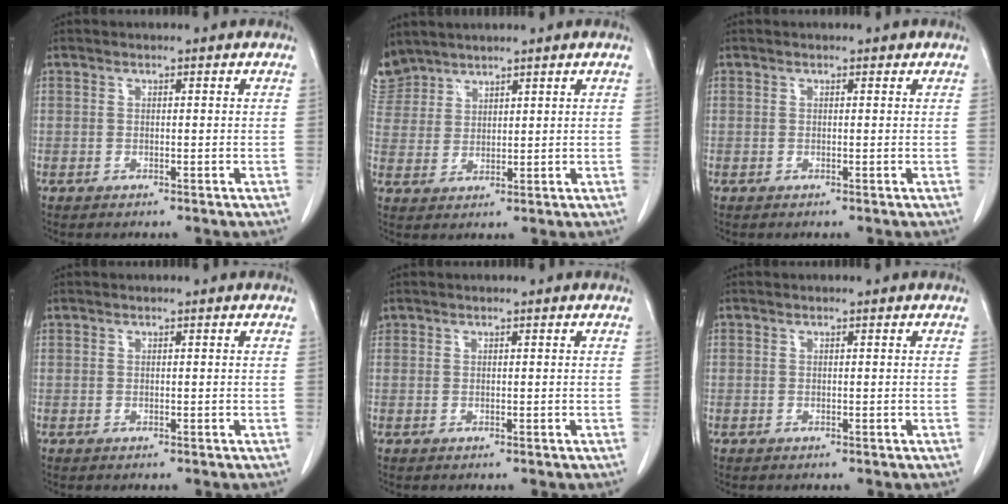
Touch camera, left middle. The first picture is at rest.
{"total": 6.4, "force": [5.7, 2.8, 0.1], "torque": [-0.009, 0.010, 0.125]}
{"total": 0.0}
{"total": 0.0}
{"total": 0.5, "force": [0.4, 0.3, 0.0], "torque": [-0.003, 0.015, 0.009]}
{"total": 0.0}